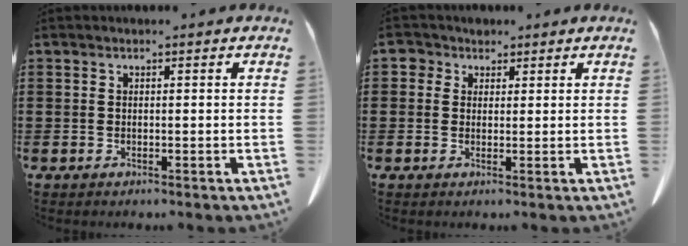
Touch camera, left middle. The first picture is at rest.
{"total": 2.6, "force": [1.5, 2.0, 0.6], "torque": [-0.014, 0.006, 0.026]}